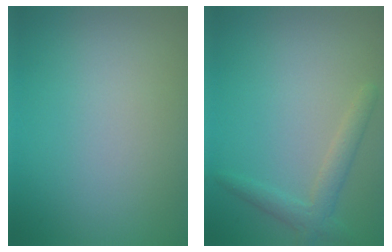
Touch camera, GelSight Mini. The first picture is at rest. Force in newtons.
{"total": 2.3, "press": 2.3, "slide": 0.2}